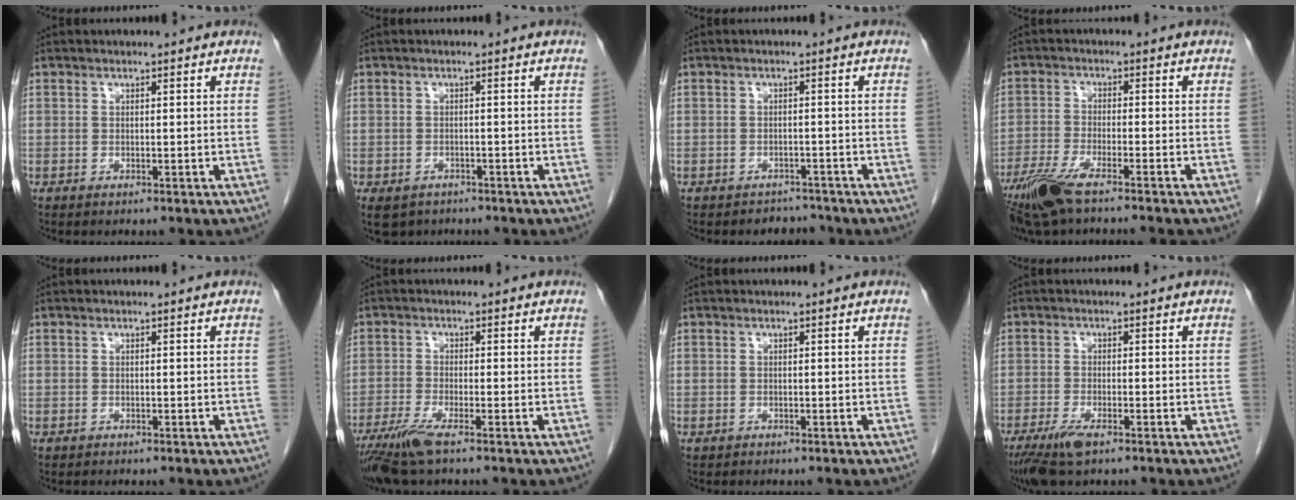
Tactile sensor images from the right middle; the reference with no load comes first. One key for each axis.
{"total": 6.3, "fx": -4.4, "fy": 4.2, "fz": 1.8, "tx": -0.037, "ty": -0.003, "tz": -0.063}
{"total": 2.8, "fx": -2.4, "fy": 1.2, "fz": -0.8, "tx": 0.012, "ty": 0.004, "tz": -0.036}
{"total": 8.7, "fx": -6.6, "fy": 0.4, "fz": 5.6, "tx": -0.105, "ty": -0.021, "tz": -0.119}
{"total": 0.0}
{"total": 5.5, "fx": -3.7, "fy": 0.2, "fz": 4.0, "tx": -0.082, "ty": -0.017, "tz": -0.073}
{"total": 0.0}
{"total": 5.0, "fx": -3.2, "fy": 1.0, "fz": 3.7, "tx": -0.077, "ty": -0.013, "tz": -0.057}